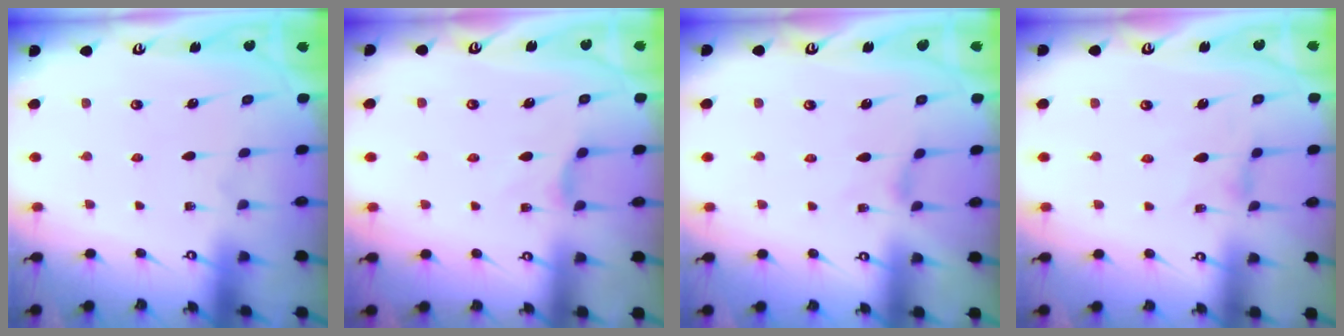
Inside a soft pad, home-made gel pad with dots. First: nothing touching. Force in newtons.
{"total": 3.0, "press": 2.9, "slide": 0.5}
{"total": 0.0}
{"total": 1.4, "press": 1.3, "slide": 0.4}